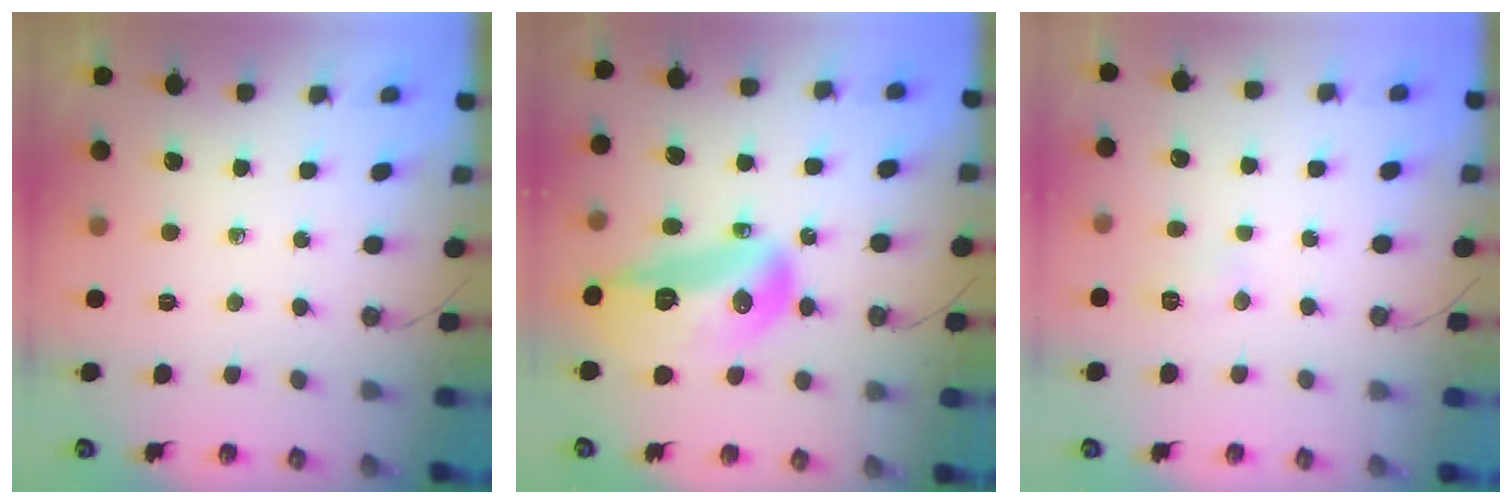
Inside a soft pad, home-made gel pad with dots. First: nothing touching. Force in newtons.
{"total": 21.5, "press": 20.7, "slide": 5.8}
{"total": 6.7, "press": 6.2, "slide": 2.5}